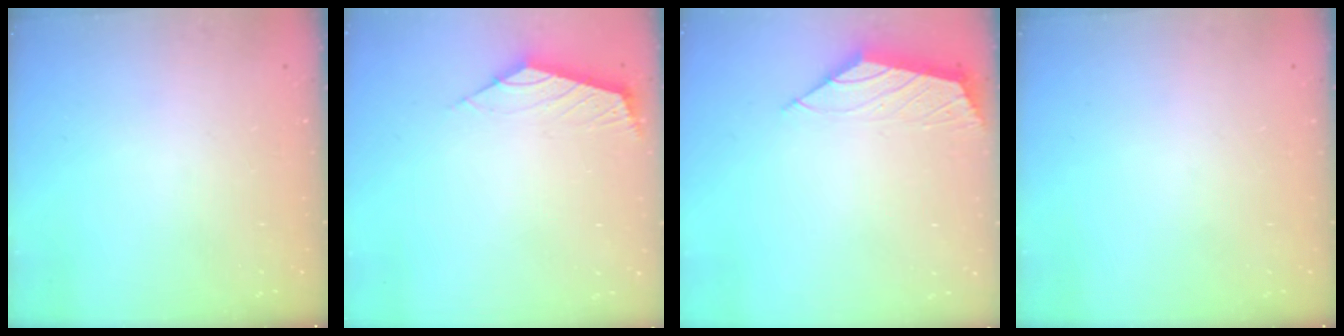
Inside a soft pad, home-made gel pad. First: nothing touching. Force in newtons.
{"total": 2.6, "press": 2.6, "slide": 0.7}
{"total": 2.2, "press": 2.1, "slide": 0.5}
{"total": 0.0}